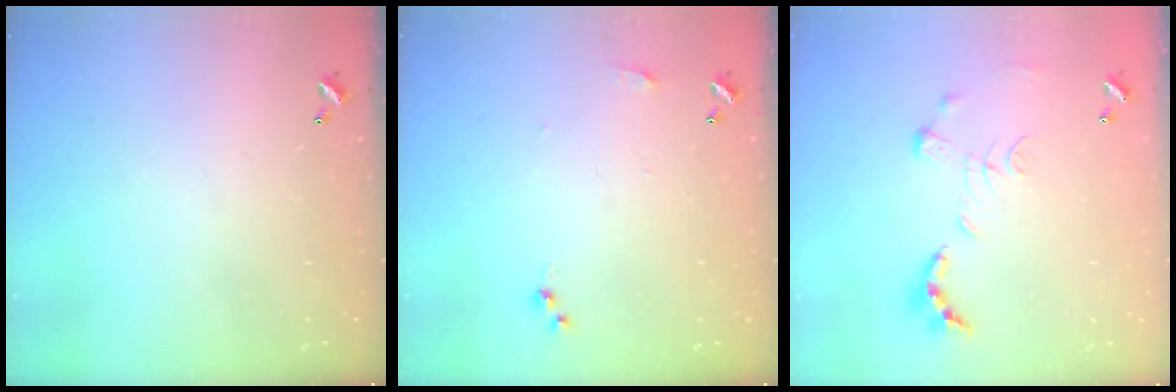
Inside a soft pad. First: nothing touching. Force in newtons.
{"total": 4.5, "press": 4.5, "slide": 0.5}
{"total": 1.3, "press": 1.2, "slide": 0.3}